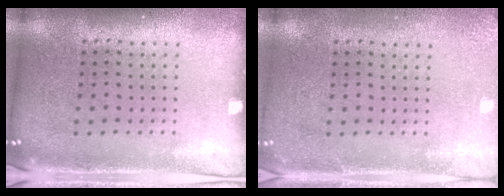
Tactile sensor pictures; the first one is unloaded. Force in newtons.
{"total": 2.4, "press": 2.4, "slide": 0.3}